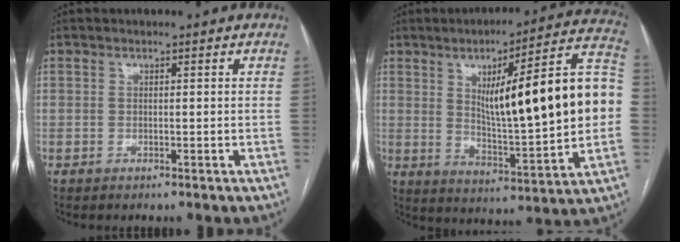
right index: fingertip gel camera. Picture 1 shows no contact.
{"total": 23.3, "force": [2.4, 2.9, 23.0], "torque": [-0.310, 0.026, 0.034]}